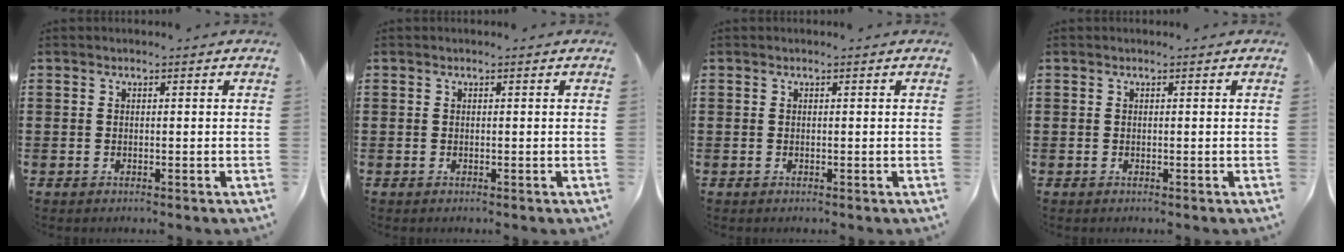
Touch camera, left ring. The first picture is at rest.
{"total": 0.0}
{"total": 0.0}
{"total": 0.0}